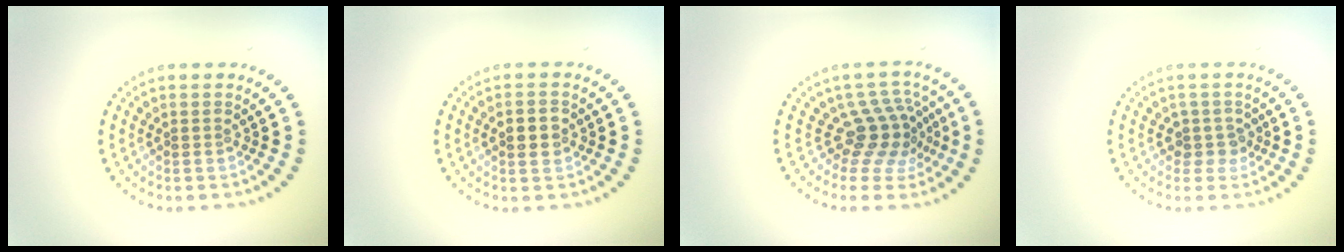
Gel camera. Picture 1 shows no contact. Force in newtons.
{"total": 2.6, "press": 2.6, "slide": 0.0}
{"total": 3.9, "press": 2.7, "slide": 2.7}
{"total": 1.9, "press": 1.5, "slide": 1.1}